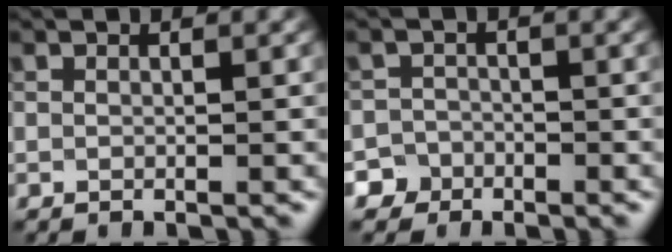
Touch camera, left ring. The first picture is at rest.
{"total": 3.7, "force": [-2.7, 2.6, -0.1], "torque": [0.024, -0.001, -0.047]}